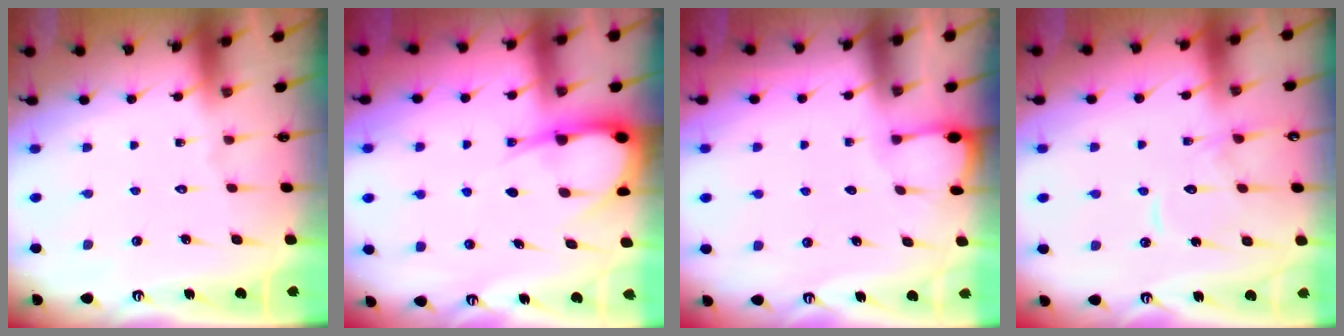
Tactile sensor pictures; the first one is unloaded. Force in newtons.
{"total": 7.7, "press": 7.6, "slide": 0.9}
{"total": 2.0, "press": 2.0, "slide": 0.2}
{"total": 12.2, "press": 12.1, "slide": 1.1}